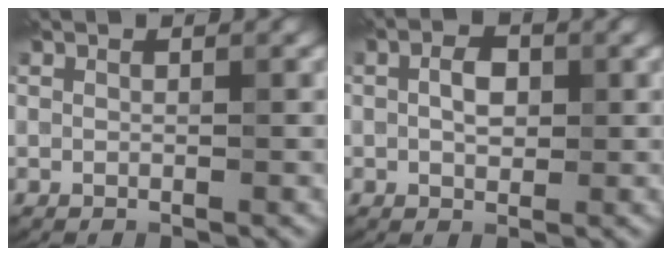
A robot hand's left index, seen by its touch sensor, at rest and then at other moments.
{"total": 2.4, "force": [0.2, 1.5, 1.9], "torque": [-0.035, 0.003, 0.000]}